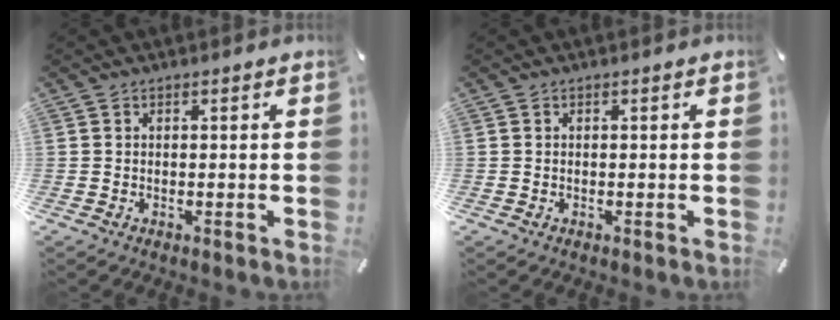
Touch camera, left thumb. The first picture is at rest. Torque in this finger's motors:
{"motor_torque": [-0.16, -0.16, -0.03, 0.03, 0.00]}